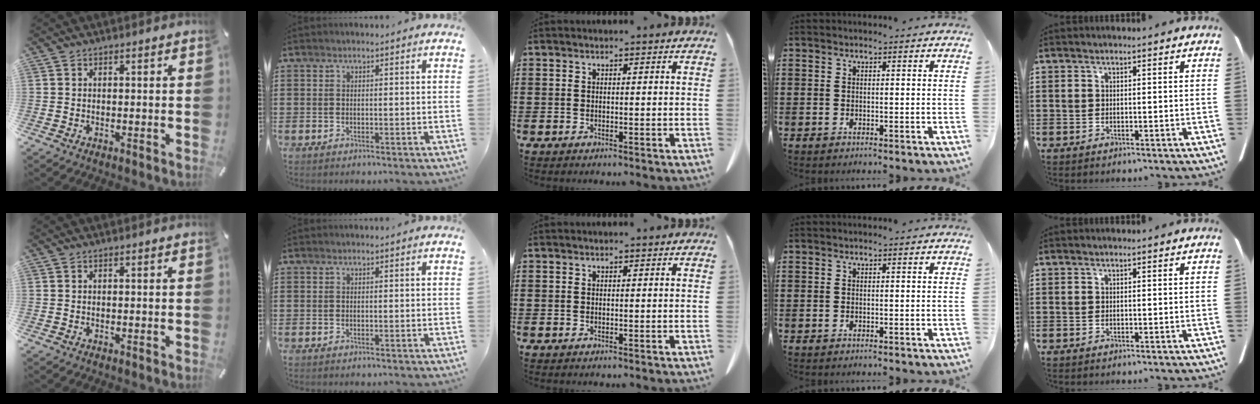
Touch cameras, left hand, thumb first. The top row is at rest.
{}